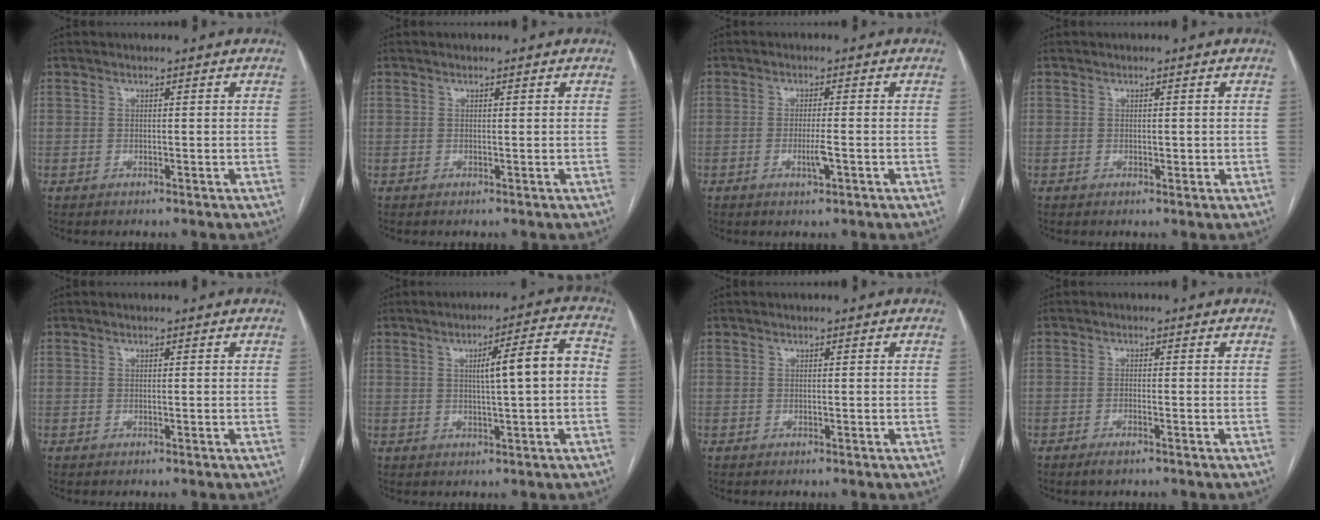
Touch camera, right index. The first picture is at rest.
{"total": 0.0}
{"total": 2.7, "force": [-0.9, 0.3, 2.5], "torque": [-0.048, -0.003, -0.015]}
{"total": 1.1, "force": [0.1, 0.8, 0.8], "torque": [-0.009, 0.000, 0.002]}
{"total": 0.0}
{"total": 7.6, "force": [0.5, 0.7, 7.6], "torque": [-0.112, 0.018, 0.007]}
{"total": 0.0}
{"total": 1.6, "force": [-1.2, 0.2, 1.1], "torque": [-0.020, -0.002, -0.021]}